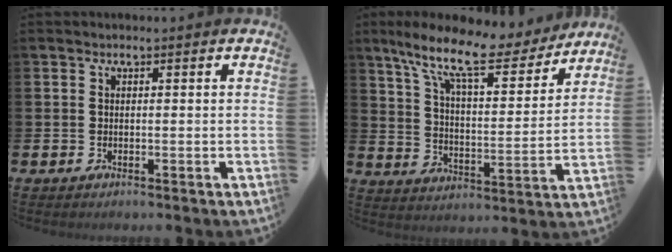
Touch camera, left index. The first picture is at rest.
{"total": 12.2, "force": [9.7, 3.3, 6.7], "torque": [-0.146, -0.053, 0.162]}